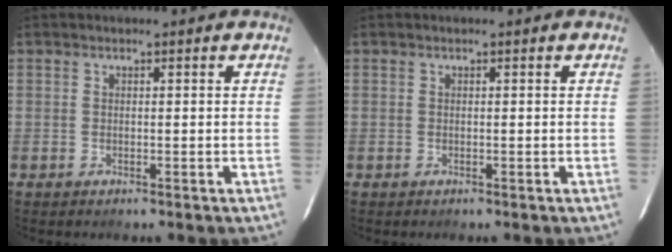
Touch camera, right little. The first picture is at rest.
{"total": 0.0}